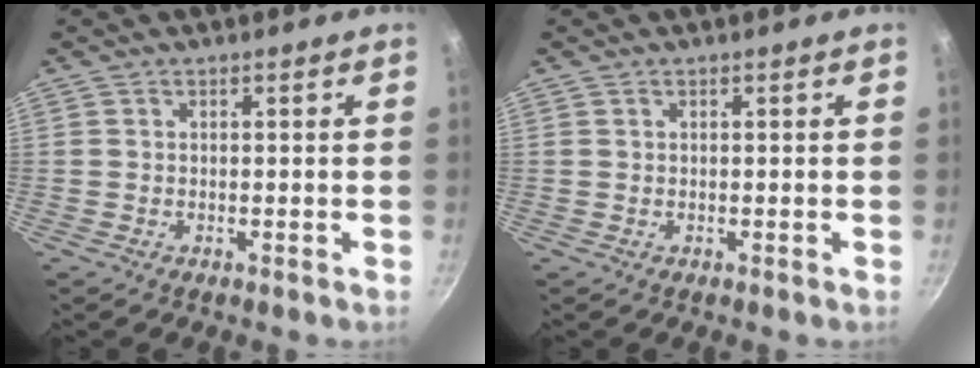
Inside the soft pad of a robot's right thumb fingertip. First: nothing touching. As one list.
[{"total": 0.0}]